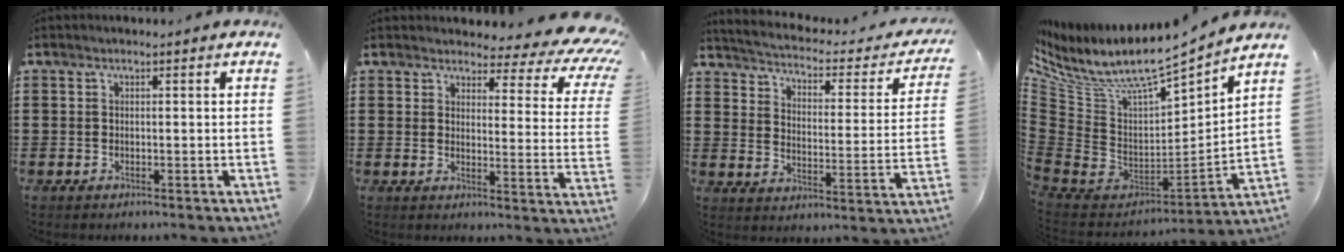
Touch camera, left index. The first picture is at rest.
{"total": 4.7, "force": [3.9, 1.2, 2.4], "torque": [-0.051, -0.026, 0.061]}
{"total": 1.9, "force": [1.7, 0.2, 0.8], "torque": [-0.033, -0.025, 0.019]}
{"total": 8.4, "force": [6.2, 2.4, 5.1], "torque": [-0.127, -0.055, 0.101]}